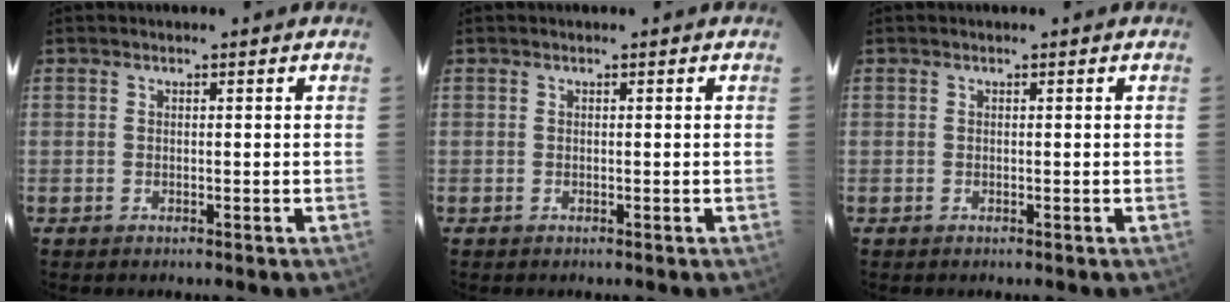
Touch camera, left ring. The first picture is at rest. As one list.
[{"total": 0.0}, {"total": 0.0}]